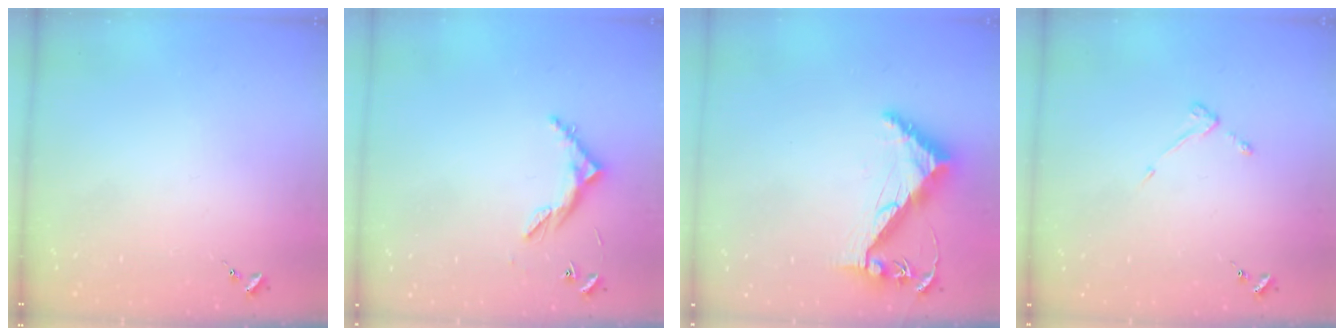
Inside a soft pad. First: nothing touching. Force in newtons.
{"total": 6.1, "press": 6.1, "slide": 0.4}
{"total": 8.7, "press": 8.6, "slide": 0.9}
{"total": 3.5, "press": 3.4, "slide": 0.5}